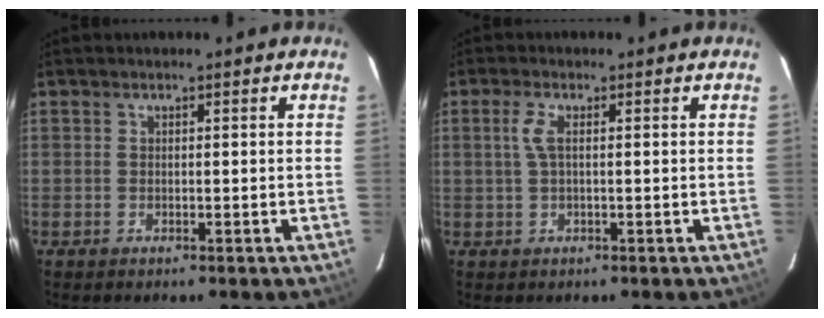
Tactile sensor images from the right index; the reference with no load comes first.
{"total": 2.7, "force": [0.4, 0.5, 2.6], "torque": [-0.058, 0.002, 0.008]}